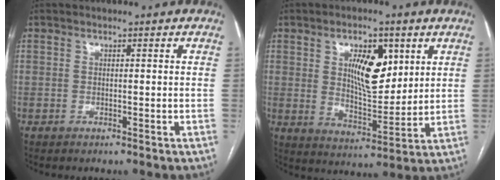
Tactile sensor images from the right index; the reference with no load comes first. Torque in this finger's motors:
{"motor_torque": [0.38, 0.12, 0.28, 0.14]}